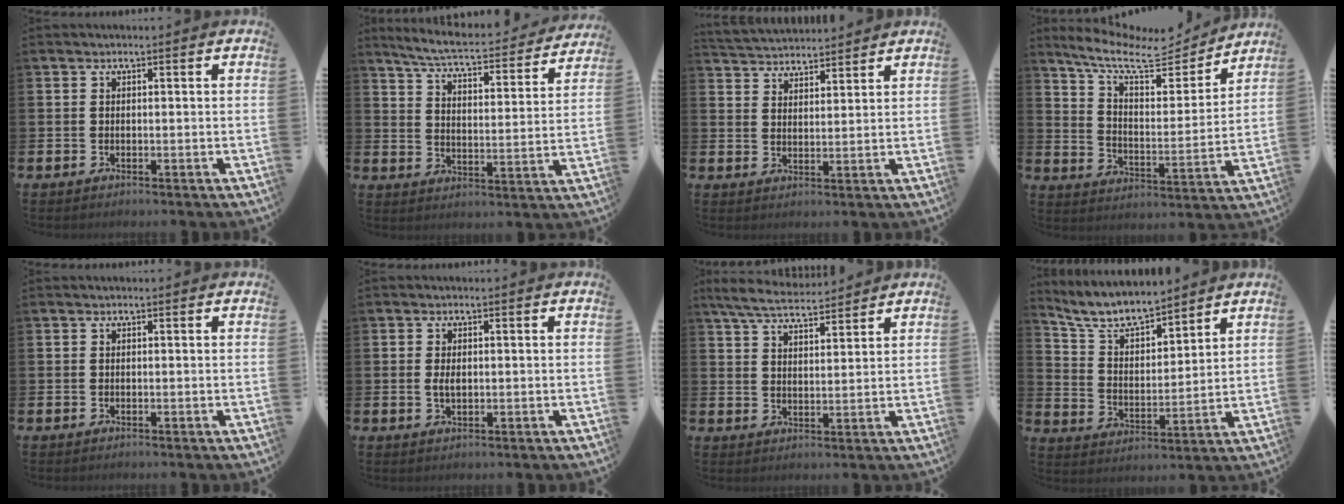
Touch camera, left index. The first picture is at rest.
{"total": 6.1, "force": [5.6, 0.6, 2.5], "torque": [-0.079, -0.040, 0.091]}
{"total": 3.9, "force": [3.9, 0.6, -0.3], "torque": [-0.017, -0.020, 0.072]}
{"total": 10.2, "force": [8.7, 3.0, 4.5], "torque": [-0.111, -0.053, 0.147]}
{"total": 0.0}
{"total": 1.9, "force": [0.1, 1.0, 1.6], "torque": [-0.023, 0.002, -0.002]}
{"total": 6.2, "force": [5.9, 0.8, 1.8], "torque": [-0.057, -0.021, 0.108]}
{"total": 7.5, "force": [6.8, 1.8, 2.6], "torque": [-0.085, -0.037, 0.120]}